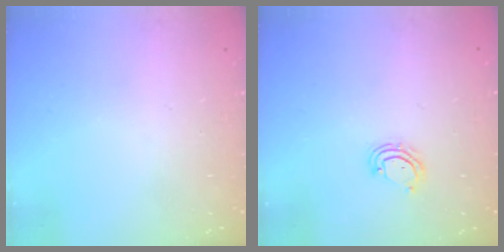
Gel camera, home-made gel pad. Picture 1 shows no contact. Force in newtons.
{"total": 4.6, "press": 4.6, "slide": 0.3}